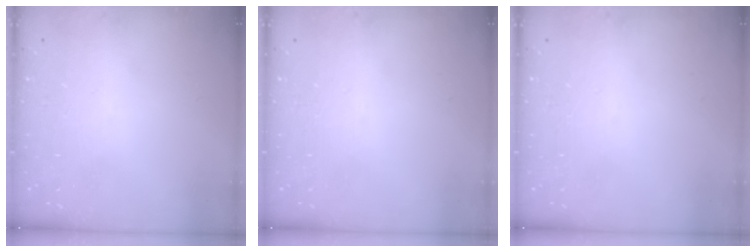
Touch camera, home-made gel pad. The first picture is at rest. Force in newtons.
{"total": 0.0}
{"total": 0.0}